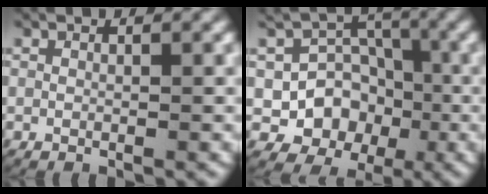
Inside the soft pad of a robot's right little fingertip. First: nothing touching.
{"total": 8.8, "force": [-3.0, 7.8, 2.8], "torque": [-0.057, -0.036, -0.046]}